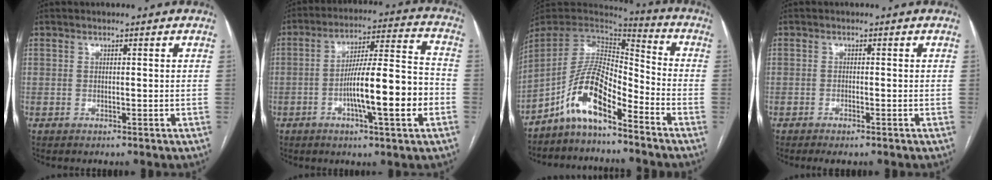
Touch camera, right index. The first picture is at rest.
{"total": 14.4, "force": [-4.0, 1.2, 13.8], "torque": [-0.224, 0.011, -0.063]}
{"total": 10.8, "force": [-6.9, 2.8, 7.8], "torque": [-0.160, 0.022, -0.129]}
{"total": 1.7, "force": [-1.2, 0.2, 1.2], "torque": [-0.019, -0.003, -0.018]}